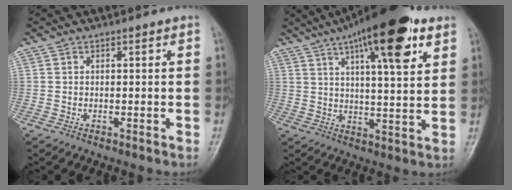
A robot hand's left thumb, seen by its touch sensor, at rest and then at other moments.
{"total": 18.5, "force": [9.9, 5.2, 14.7], "torque": [-0.207, -0.021, 0.149]}